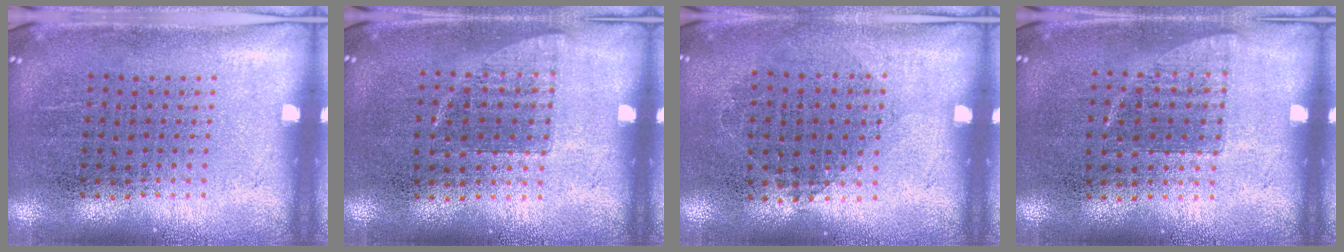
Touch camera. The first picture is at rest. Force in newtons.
{"total": 0.7, "press": 0.7, "slide": 0.2}
{"total": 0.8, "press": 0.8, "slide": 0.3}
{"total": 0.7, "press": 0.7, "slide": 0.2}